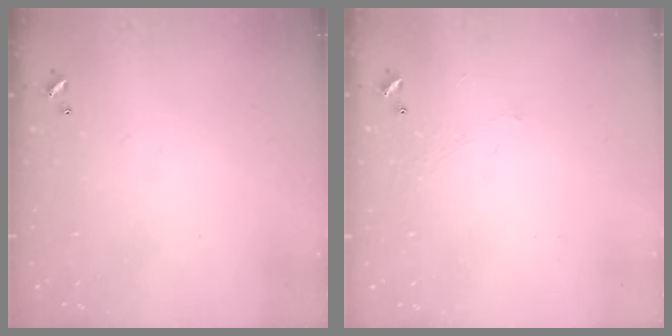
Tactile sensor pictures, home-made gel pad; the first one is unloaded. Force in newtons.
{"total": 0.0}